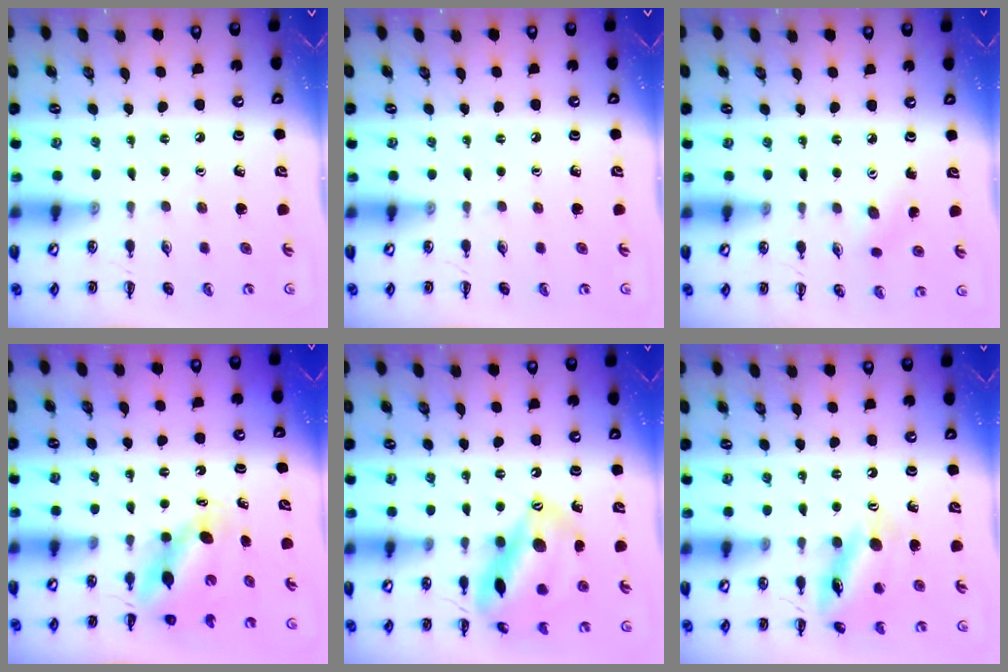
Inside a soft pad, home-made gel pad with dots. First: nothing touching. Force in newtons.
{"total": 0.0}
{"total": 3.6, "press": 3.5, "slide": 0.9}
{"total": 6.9, "press": 6.9, "slide": 0.4}
{"total": 16.8, "press": 16.8, "slide": 1.7}
{"total": 13.7, "press": 13.6, "slide": 1.4}